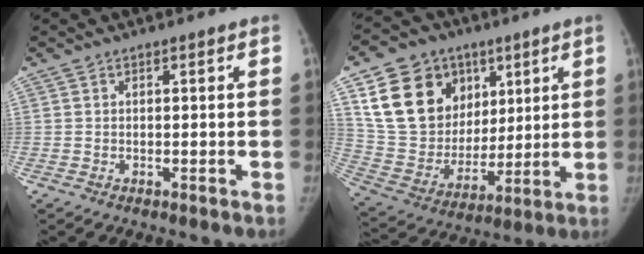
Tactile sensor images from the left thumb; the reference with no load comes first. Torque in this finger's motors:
{"motor_torque": [0.07, 0.89, 1.47, -0.90, 0.12]}